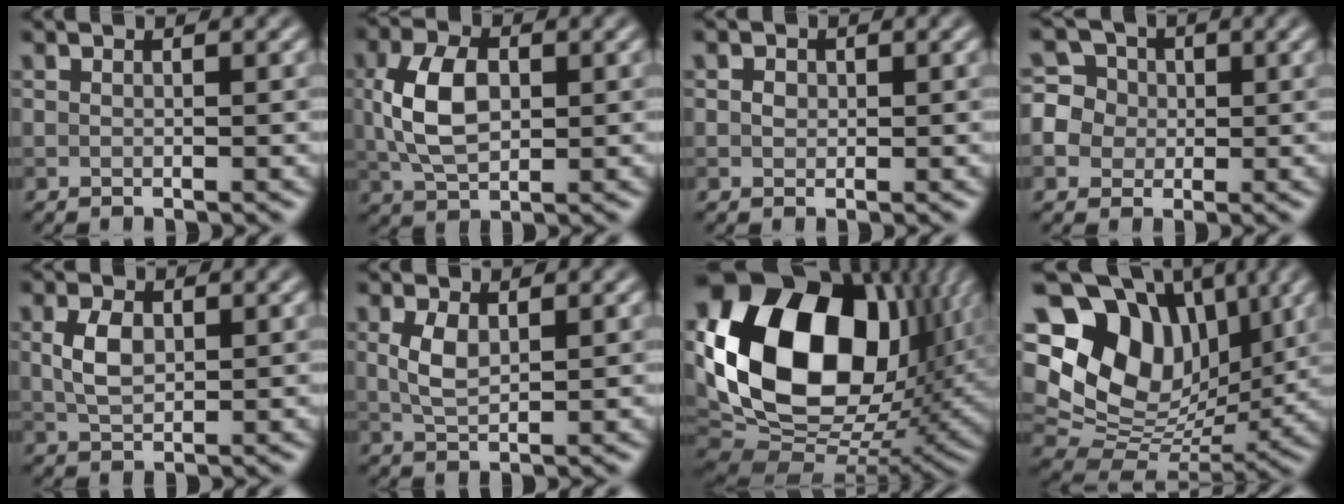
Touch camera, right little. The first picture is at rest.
{"total": 6.0, "force": [0.5, 3.6, 4.8], "torque": [-0.104, 0.003, 0.010]}
{"total": 0.9, "force": [0.1, 0.8, 0.4], "torque": [-0.006, -0.001, -0.001]}
{"total": 6.1, "force": [0.1, 5.9, 1.8], "torque": [-0.034, 0.034, -0.013]}
{"total": 3.1, "force": [0.6, 1.9, 2.4], "torque": [-0.057, 0.002, 0.013]}
{"total": 2.6, "force": [0.6, 1.3, 2.2], "torque": [-0.055, 0.001, 0.016]}
{"total": 17.9, "force": [4.0, 12.3, 12.4], "torque": [-0.245, 0.001, 0.075]}
{"total": 13.7, "force": [4.5, 10.1, 8.2], "torque": [-0.161, 0.011, 0.087]}